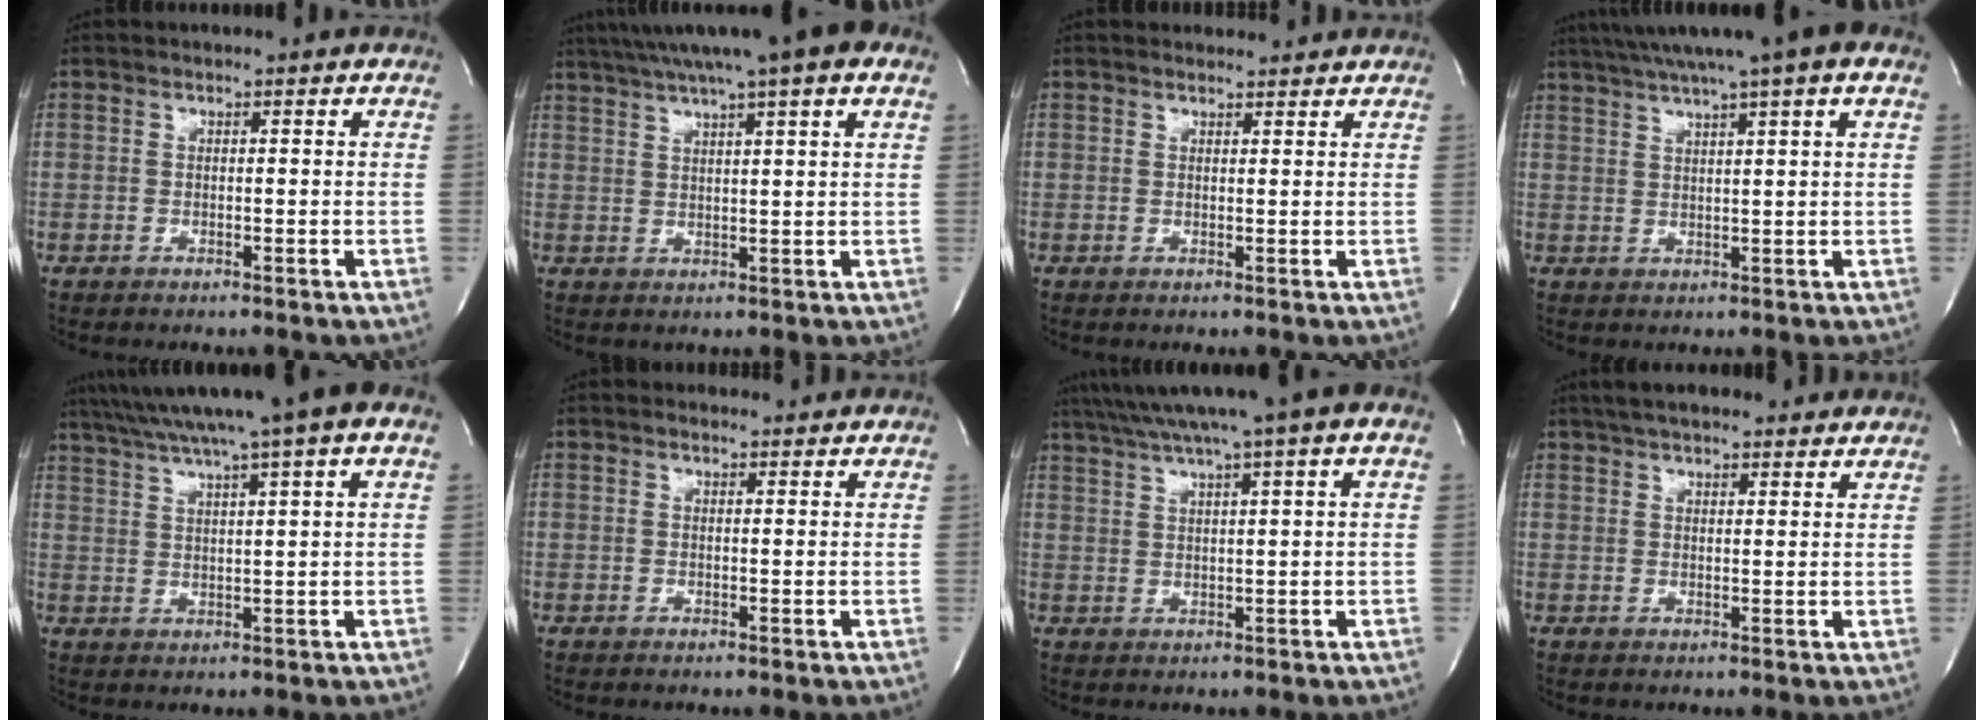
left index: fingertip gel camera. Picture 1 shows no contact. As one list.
[{"total": 12.9, "force": [9.2, 0.4, 9.0], "torque": [-0.151, 0.039, 0.126]}, {"total": 3.6, "force": [3.5, 0.7, 0.6], "torque": [-0.013, 0.016, 0.045]}, {"total": 12.0, "force": [8.5, 0.0, 8.4], "torque": [-0.145, 0.037, 0.116]}, {"total": 12.9, "force": [9.6, -0.8, 8.7], "torque": [-0.150, 0.034, 0.136]}, {"total": 1.8, "force": [1.8, 0.4, 0.1], "torque": [-0.013, 0.007, 0.025]}, {"total": 10.7, "force": [7.7, -1.0, 7.4], "torque": [-0.129, 0.033, 0.111]}, {"total": 13.1, "force": [11.2, 2.9, 6.1], "torque": [-0.089, 0.037, 0.152]}]